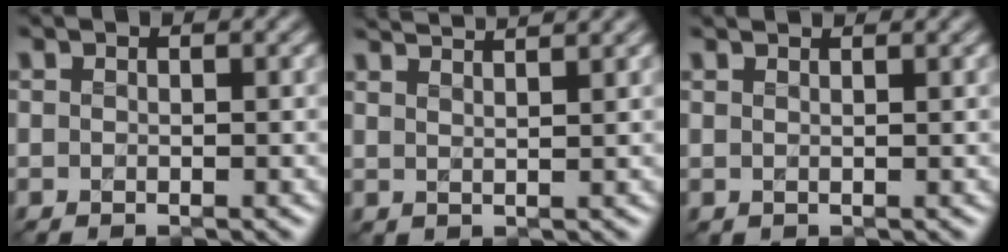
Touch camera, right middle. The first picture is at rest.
{"total": 4.5, "force": [4.1, 0.8, 1.6], "torque": [-0.001, 0.024, 0.033]}
{"total": 2.0, "force": [1.9, 0.4, 0.4], "torque": [0.003, 0.000, 0.008]}